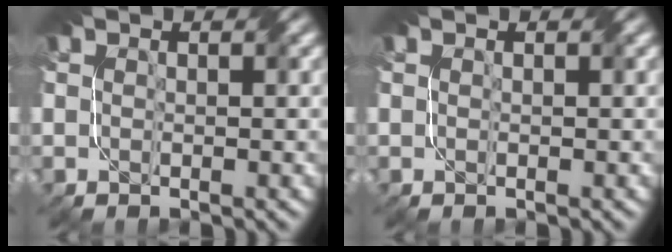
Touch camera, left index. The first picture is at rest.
{"total": 0.0}